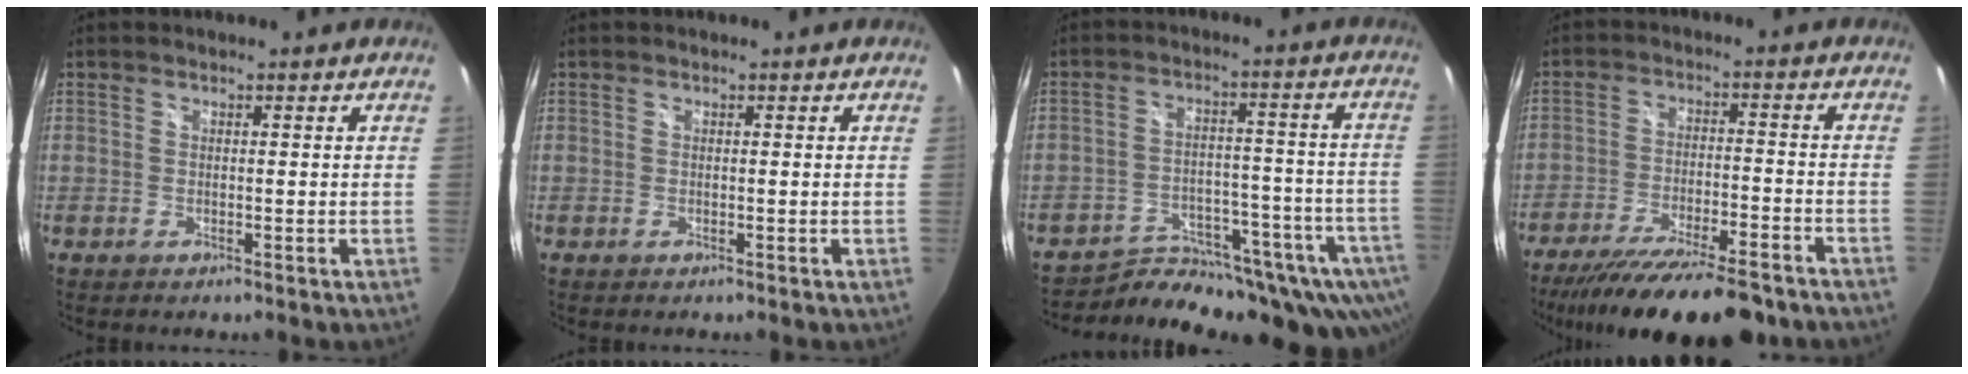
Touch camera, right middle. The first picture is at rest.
{"total": 0.0}
{"total": 24.5, "force": [-19.0, 11.0, 11.0], "torque": [-0.151, 0.001, -0.239]}
{"total": 19.5, "force": [-16.1, 3.7, 10.5], "torque": [-0.197, -0.041, -0.243]}